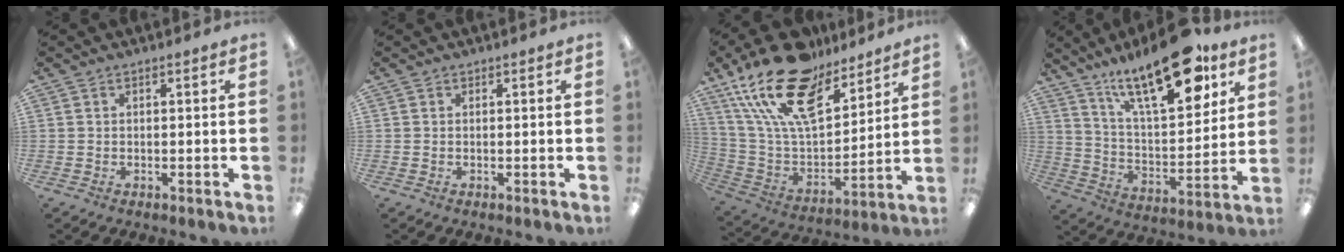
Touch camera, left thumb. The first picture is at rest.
{"total": 0.0}
{"total": 23.5, "force": [16.2, 11.1, 13.0], "torque": [-0.250, -0.091, 0.290]}
{"total": 22.3, "force": [14.8, 8.0, 14.7], "torque": [-0.226, -0.085, 0.245]}